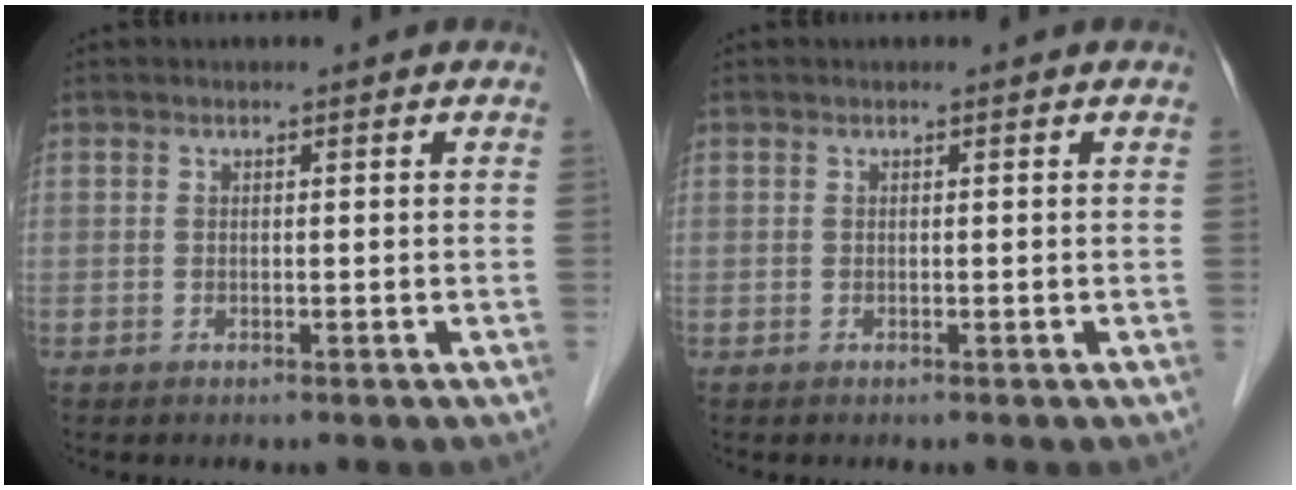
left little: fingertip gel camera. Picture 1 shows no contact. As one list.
[{"total": 0.0}]